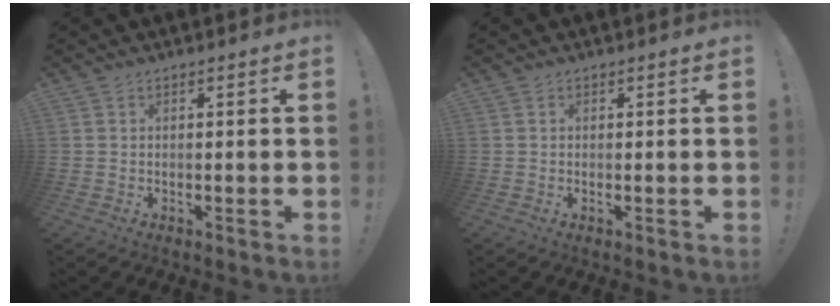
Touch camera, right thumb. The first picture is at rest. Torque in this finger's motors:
{"motor_torque": [-0.28, -0.17, -0.13, 0.08, 0.07]}